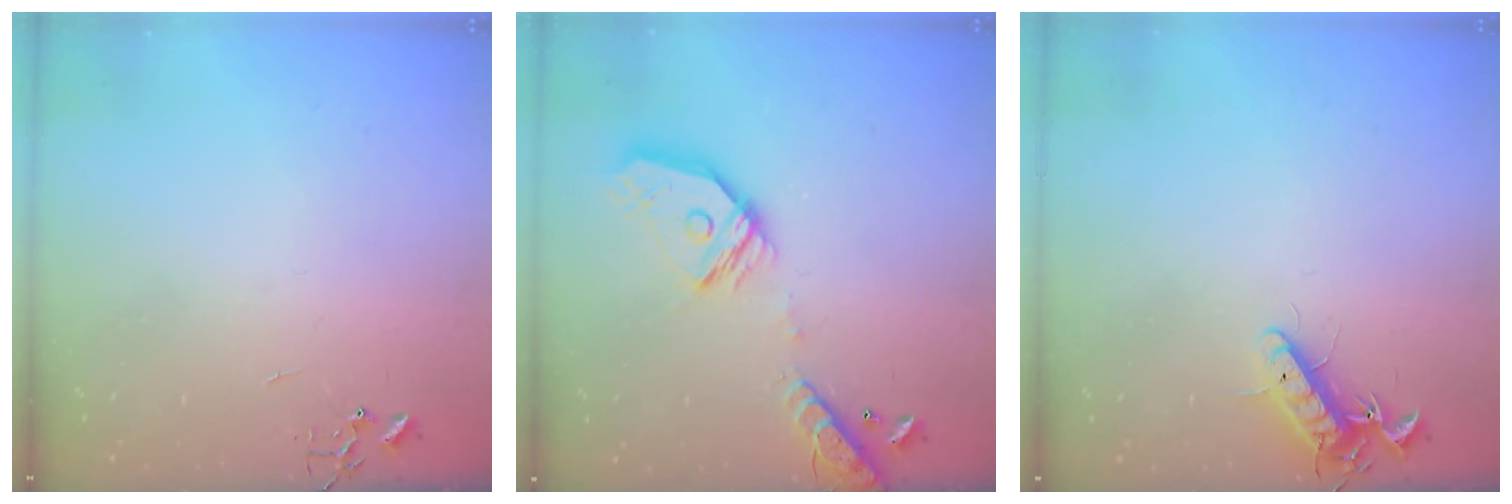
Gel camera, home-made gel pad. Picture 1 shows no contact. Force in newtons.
{"total": 17.2, "press": 17.0, "slide": 2.2}
{"total": 11.3, "press": 11.2, "slide": 1.5}